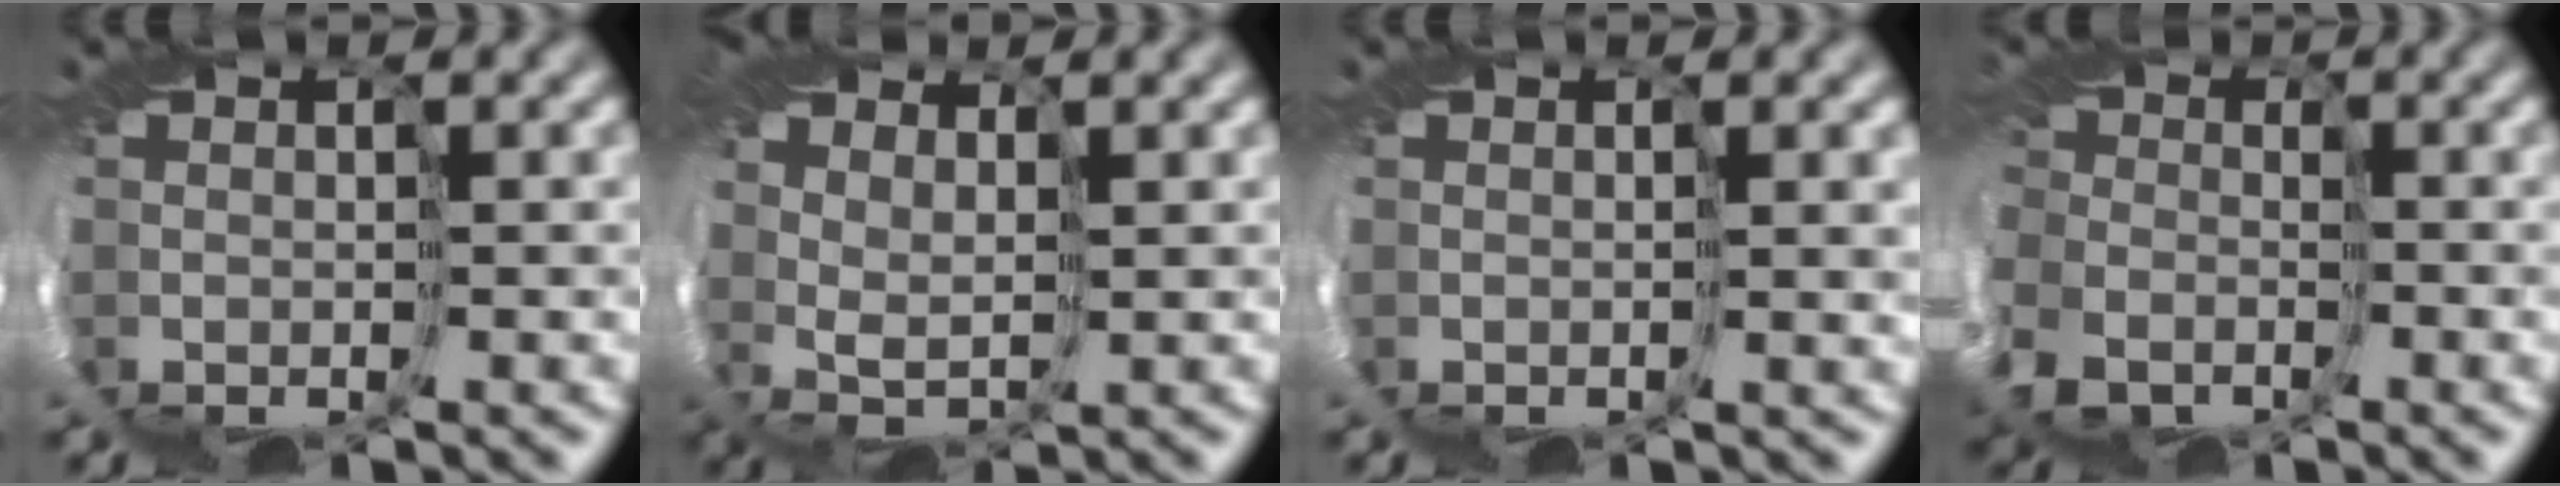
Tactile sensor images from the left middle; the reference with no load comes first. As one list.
[{"total": 4.1, "force": [2.6, 2.2, 2.4], "torque": [-0.067, 0.000, 0.051]}, {"total": 2.0, "force": [0.8, 0.3, 1.9], "torque": [-0.031, -0.001, 0.009]}, {"total": 9.6, "force": [-5.6, 6.9, 3.7], "torque": [-0.122, -0.043, -0.080]}]